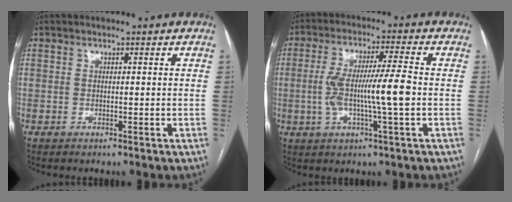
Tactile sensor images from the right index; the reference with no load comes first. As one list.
[{"total": 10.0, "force": [-1.1, 0.4, 9.9], "torque": [-0.188, 0.009, -0.024]}]